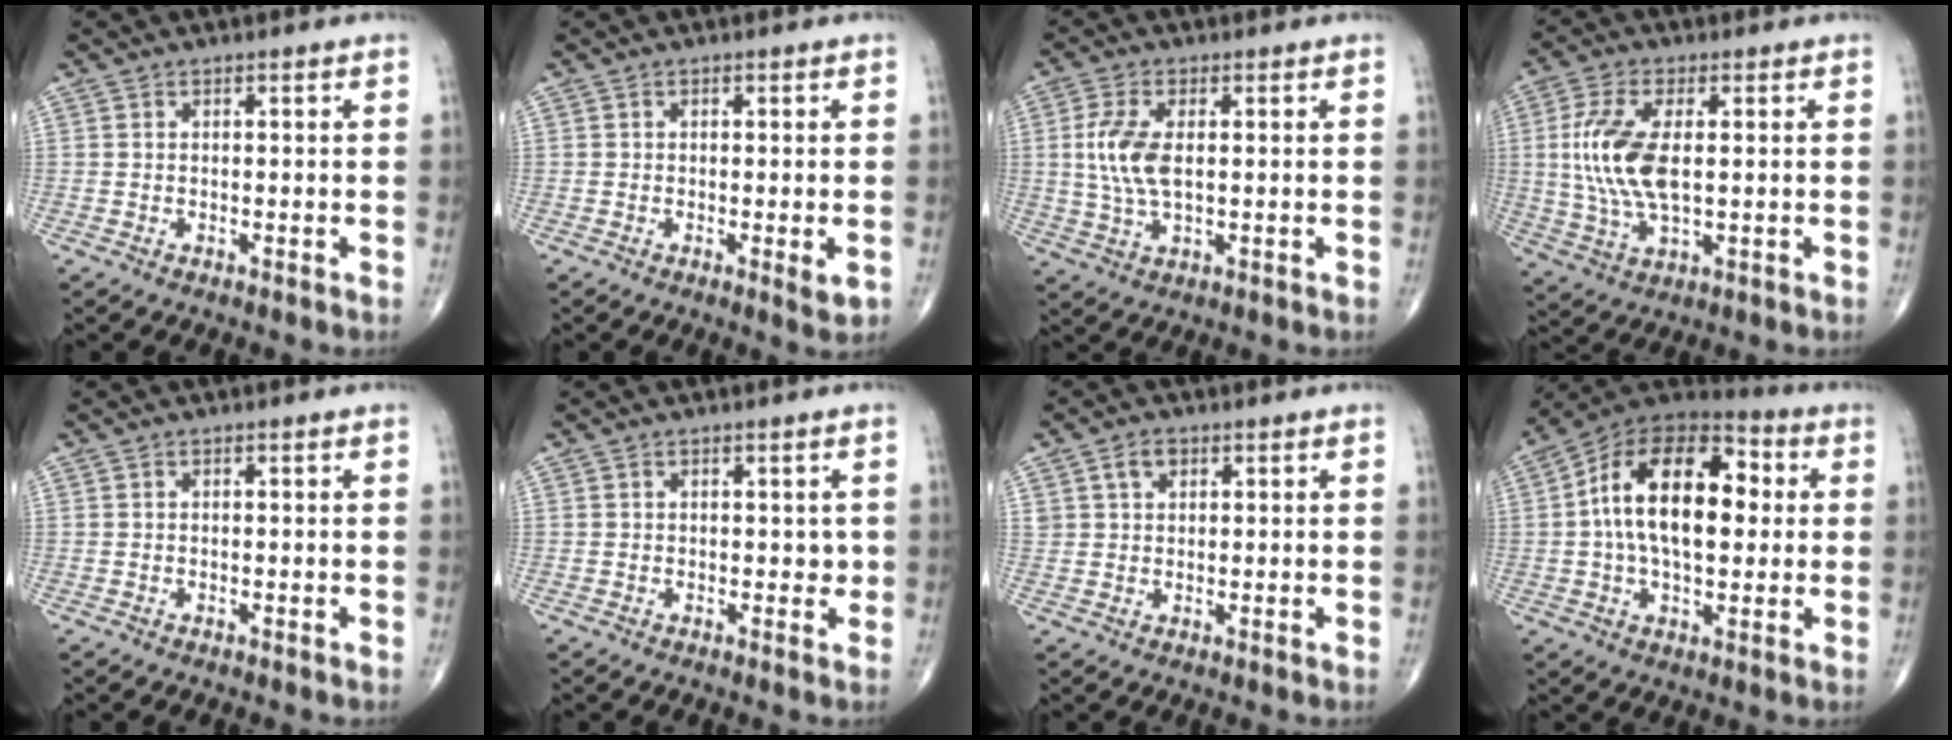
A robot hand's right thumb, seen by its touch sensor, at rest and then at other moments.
{"total": 2.4, "force": [-0.6, 0.6, 2.3], "torque": [-0.028, -0.007, -0.008]}
{"total": 8.1, "force": [0.8, 3.9, 7.1], "torque": [-0.162, -0.003, 0.019]}
{"total": 12.4, "force": [1.1, 5.8, 10.9], "torque": [-0.240, -0.004, 0.027]}
{"total": 0.0}
{"total": 1.4, "force": [0.2, 1.0, 0.9], "torque": [0.003, 0.003, -0.001]}
{"total": 3.1, "force": [1.4, 2.2, 1.6], "torque": [-0.021, 0.001, 0.027]}
{"total": 20.5, "force": [2.1, 11.6, 16.8], "torque": [-0.262, 0.028, 0.025]}